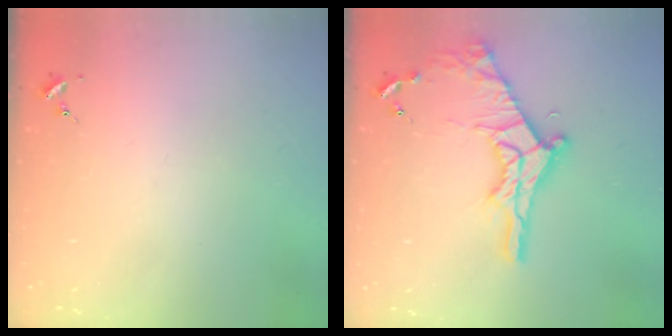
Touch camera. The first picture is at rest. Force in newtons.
{"total": 17.4, "press": 17.4, "slide": 1.3}